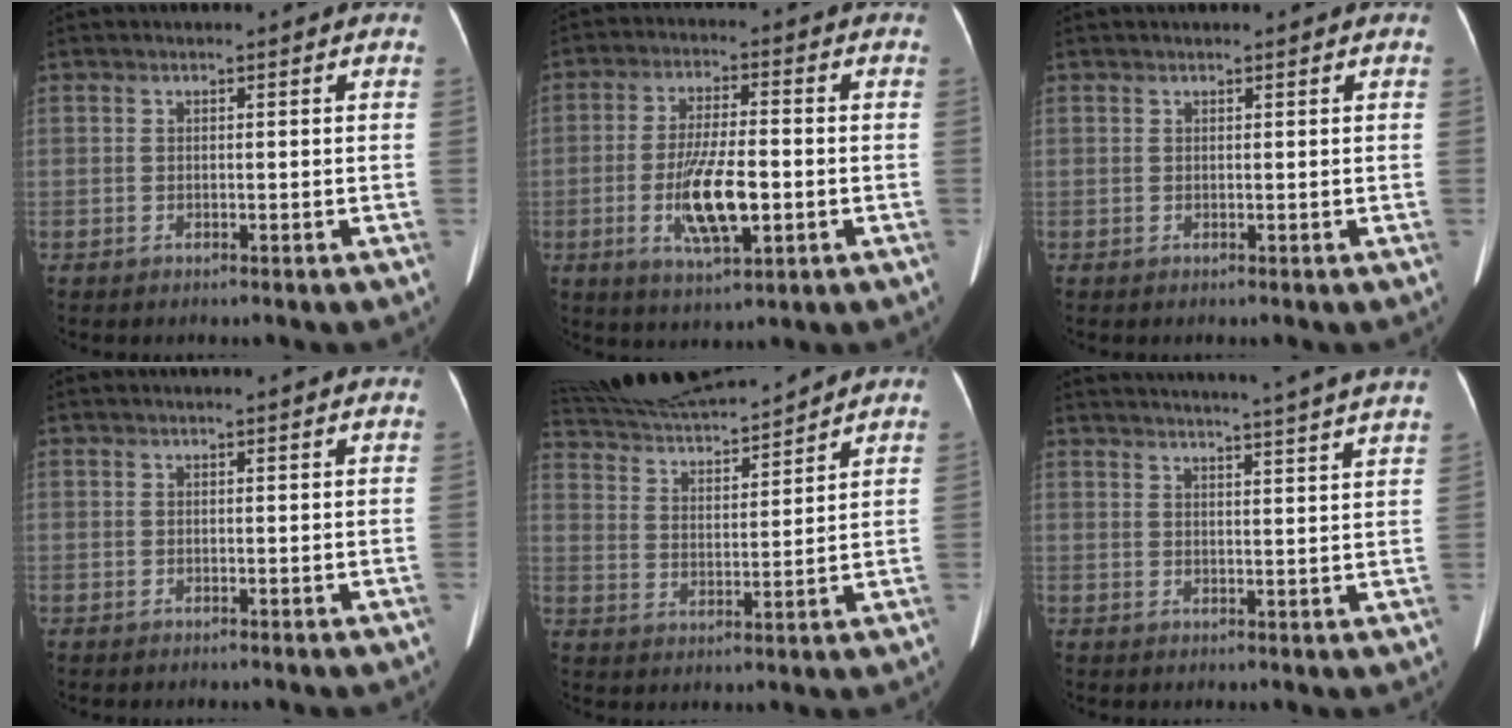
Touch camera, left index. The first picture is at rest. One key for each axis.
{"total": 9.8, "fx": -2.3, "fy": 2.4, "fz": 9.2, "tx": -0.178, "ty": -0.008, "tz": -0.038}
{"total": 1.2, "fx": 1.0, "fy": 0.2, "fz": 0.5, "tx": -0.006, "ty": 0.021, "tz": 0.016}
{"total": 1.1, "fx": 0.9, "fy": -0.2, "fz": 0.6, "tx": -0.009, "ty": 0.013, "tz": 0.011}
{"total": 15.7, "fx": 14.8, "fy": 0.9, "fz": 5.2, "tx": -0.099, "ty": 0.020, "tz": 0.259}
{"total": 21.1, "fx": 19.5, "fy": -1.6, "fz": 7.8, "tx": -0.124, "ty": -0.030, "tz": 0.241}